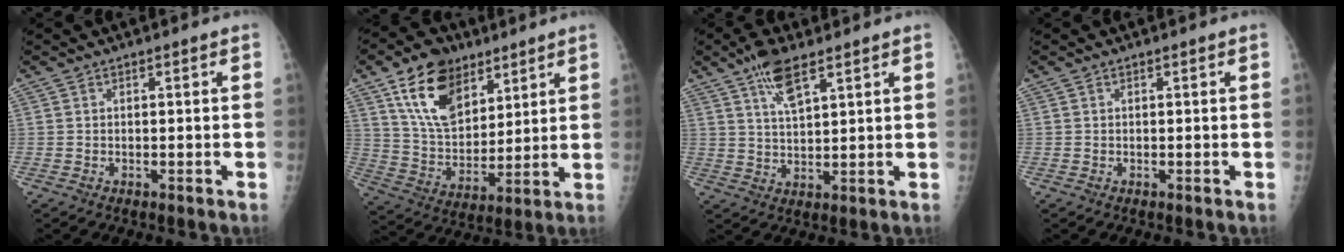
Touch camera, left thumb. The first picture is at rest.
{"total": 16.0, "force": [9.0, 9.8, 9.0], "torque": [-0.121, -0.041, 0.170]}
{"total": 7.2, "force": [4.4, 2.4, 5.2], "torque": [-0.092, -0.017, 0.083]}
{"total": 0.0}